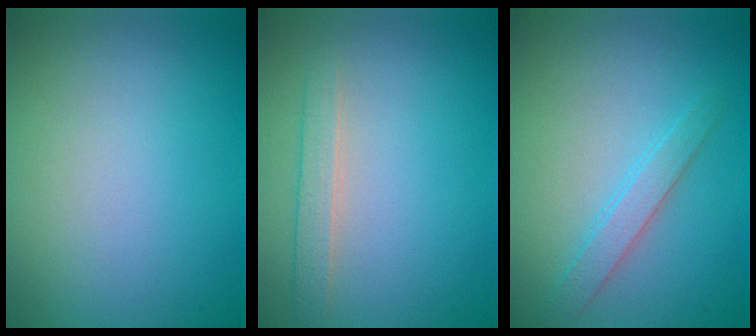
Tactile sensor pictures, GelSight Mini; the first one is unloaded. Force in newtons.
{"total": 1.8, "press": 1.8, "slide": 0.1}
{"total": 2.0, "press": 2.0, "slide": 0.1}